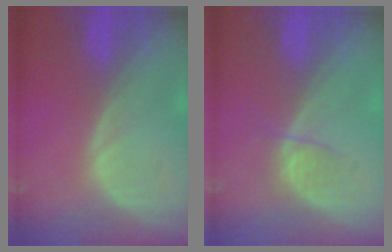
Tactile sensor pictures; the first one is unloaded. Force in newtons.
{"total": 2.2, "press": 2.0, "slide": 0.9}